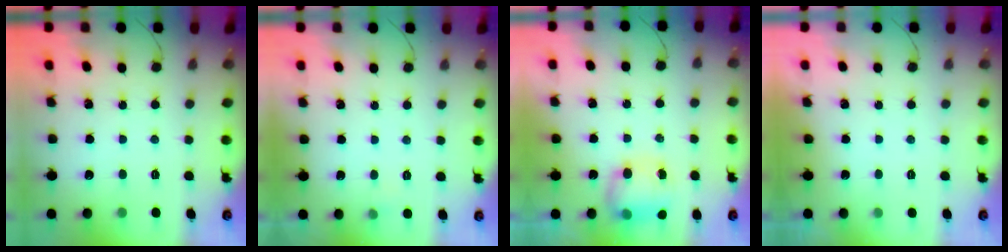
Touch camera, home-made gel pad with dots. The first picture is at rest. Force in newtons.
{"total": 2.5, "press": 2.3, "slide": 1.1}
{"total": 9.0, "press": 8.8, "slide": 1.8}
{"total": 0.0}